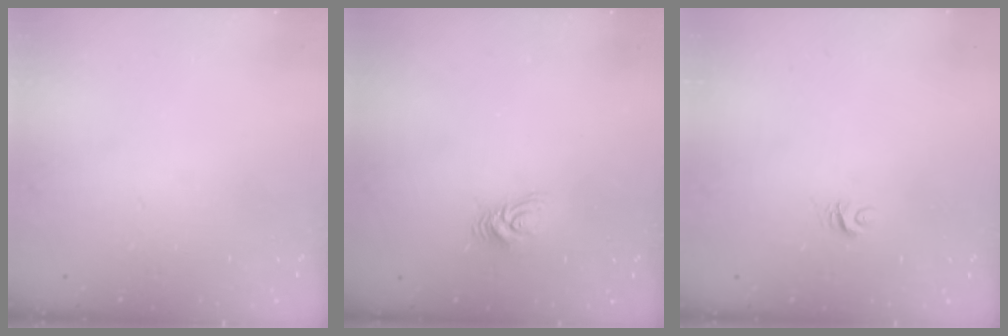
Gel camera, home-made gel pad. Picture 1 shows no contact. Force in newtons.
{"total": 7.2, "press": 7.2, "slide": 0.4}
{"total": 4.5, "press": 4.5, "slide": 0.0}